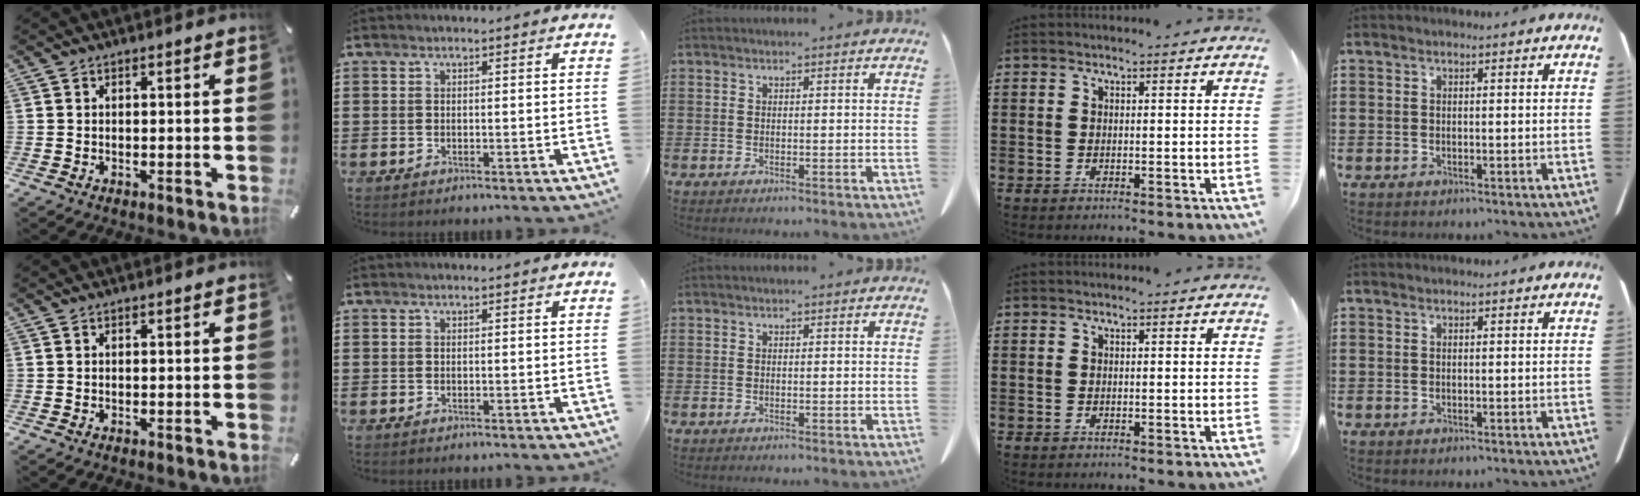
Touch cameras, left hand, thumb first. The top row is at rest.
{}